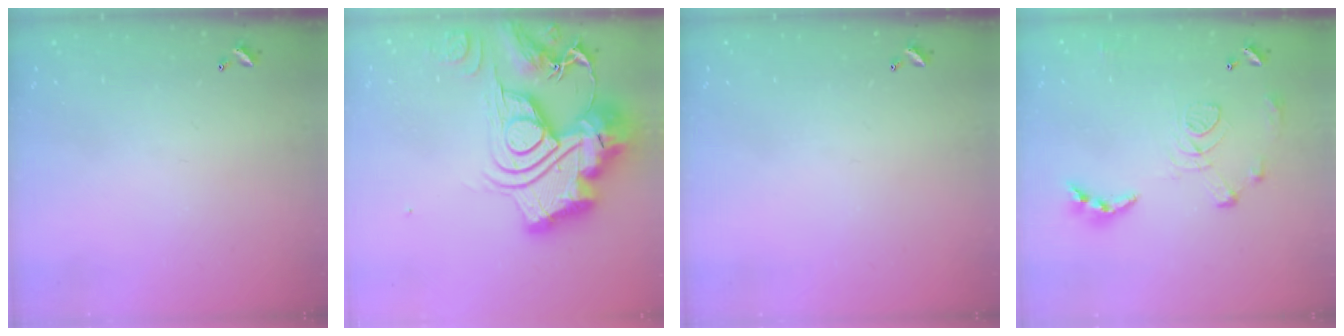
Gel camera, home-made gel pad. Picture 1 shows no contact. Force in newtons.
{"total": 0.6, "press": 0.6, "slide": 0.0}
{"total": 0.0}
{"total": 11.4, "press": 11.3, "slide": 1.0}